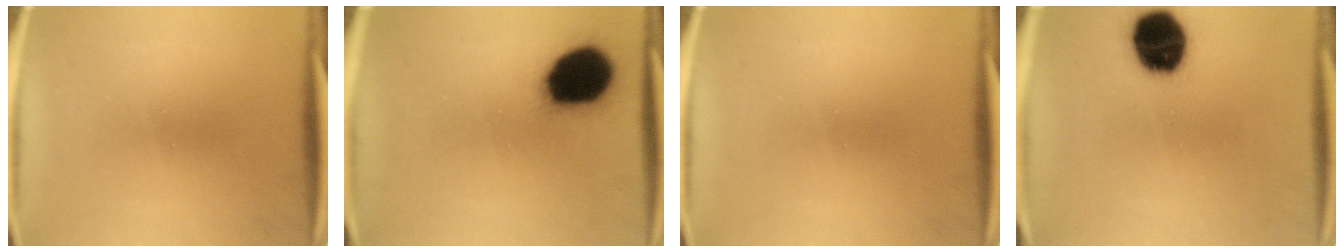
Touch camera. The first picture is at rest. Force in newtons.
{"total": 18.2}
{"total": 0.0}
{"total": 16.1}